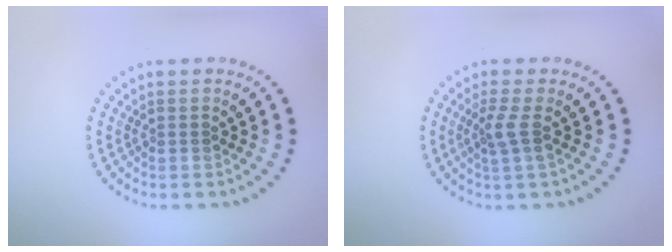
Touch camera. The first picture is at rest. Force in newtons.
{"total": 1.9, "press": 1.4, "slide": 1.2}